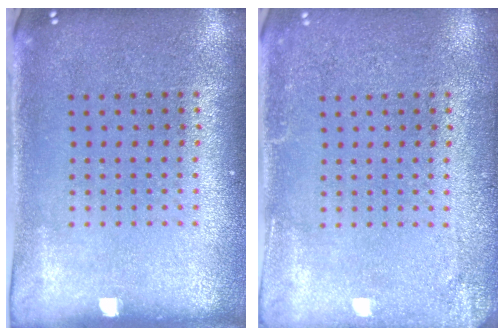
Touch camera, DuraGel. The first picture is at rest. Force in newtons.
{"total": 2.0, "press": 1.9, "slide": 0.1}